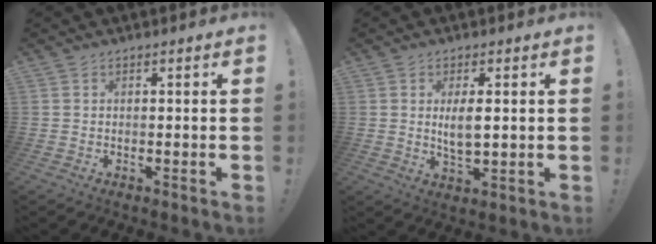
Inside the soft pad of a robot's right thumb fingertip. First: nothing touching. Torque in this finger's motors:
{"motor_torque": [-0.10, 0.21, 0.04, 0.08, 0.04]}